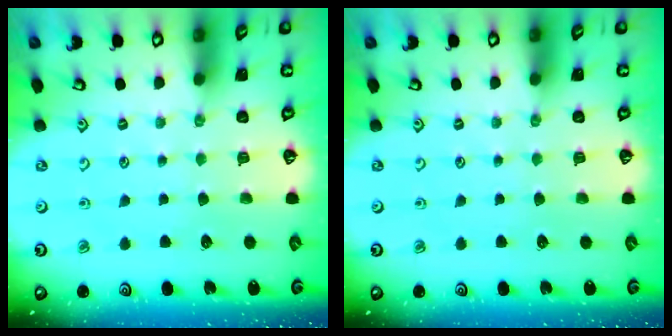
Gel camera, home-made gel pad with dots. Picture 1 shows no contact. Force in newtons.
{"total": 0.0}